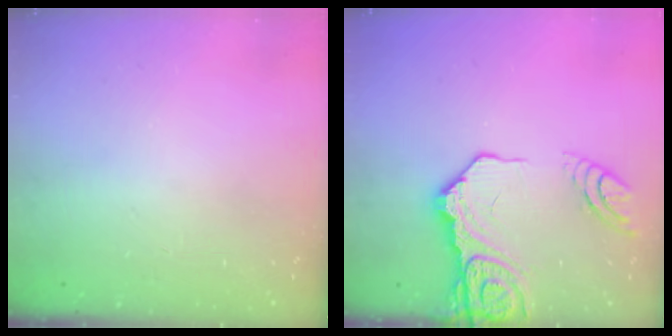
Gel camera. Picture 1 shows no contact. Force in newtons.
{"total": 17.6, "press": 17.6, "slide": 1.1}